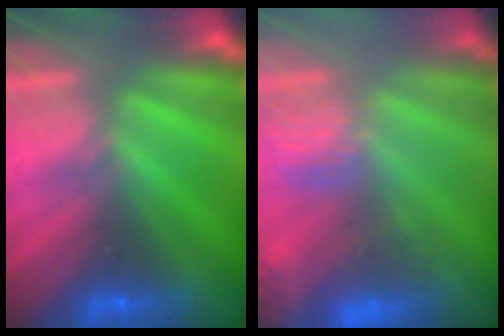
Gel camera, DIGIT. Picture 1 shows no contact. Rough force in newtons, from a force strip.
{"total": 5.4}